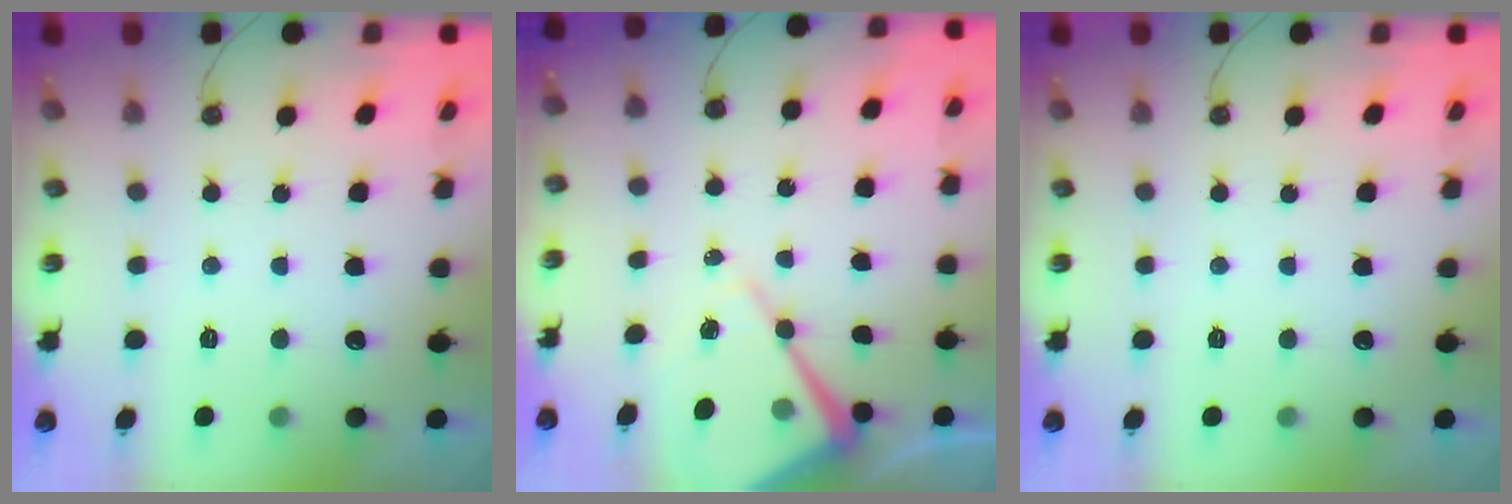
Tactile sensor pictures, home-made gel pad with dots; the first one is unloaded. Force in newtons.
{"total": 11.9, "press": 11.8, "slide": 1.0}
{"total": 0.0}